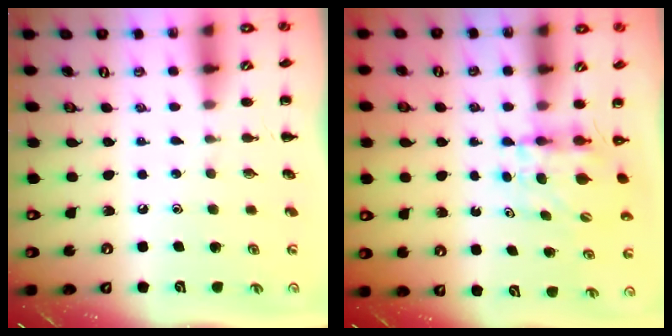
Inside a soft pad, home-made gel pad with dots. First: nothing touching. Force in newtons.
{"total": 4.9, "press": 4.9, "slide": 0.1}